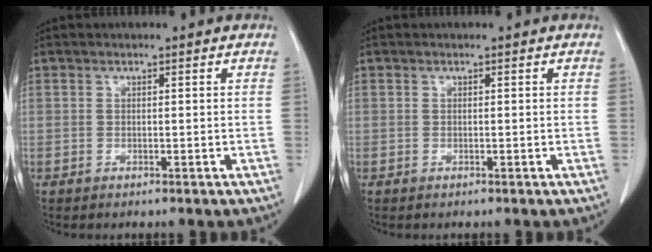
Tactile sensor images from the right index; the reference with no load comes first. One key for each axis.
{"total": 0.0}